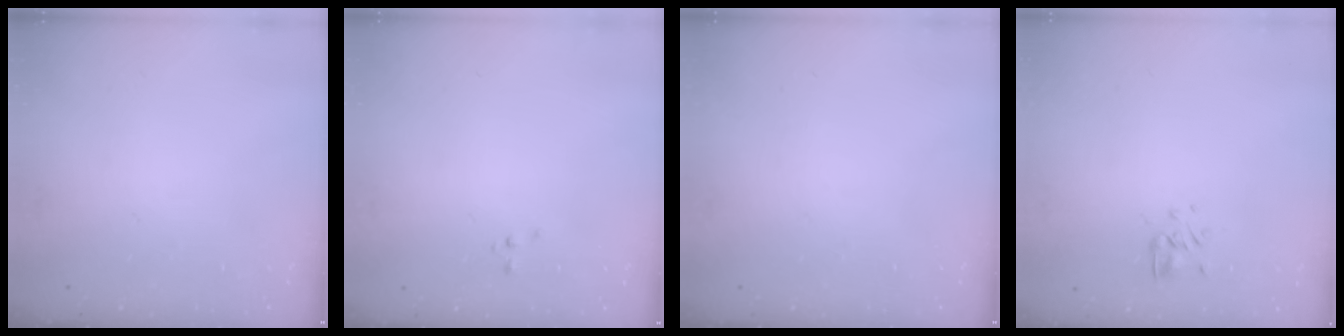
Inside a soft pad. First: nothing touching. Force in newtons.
{"total": 0.0}
{"total": 0.0}
{"total": 2.5, "press": 2.3, "slide": 1.0}